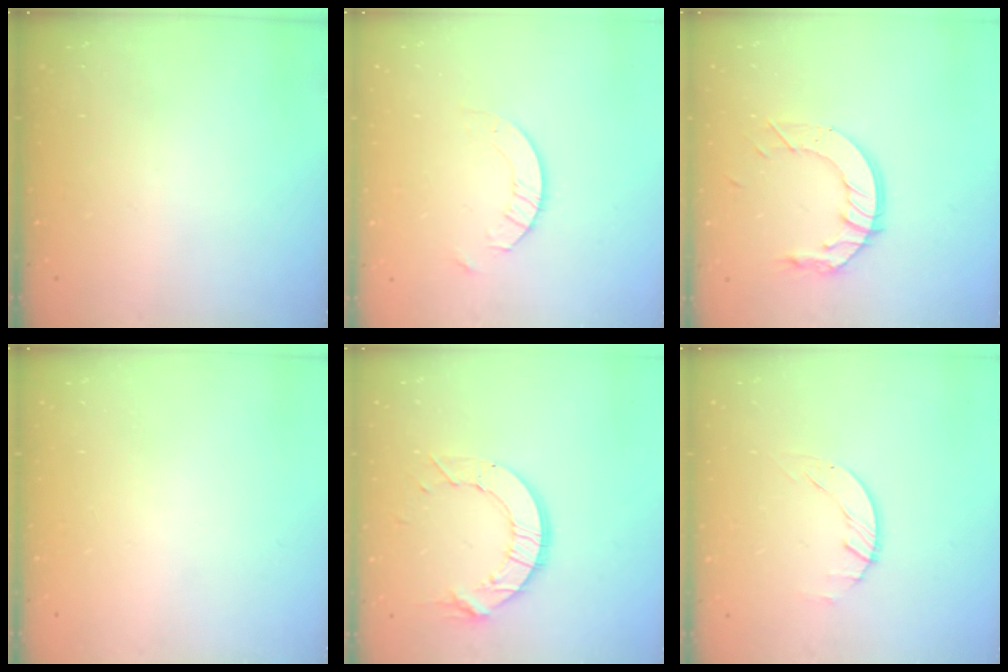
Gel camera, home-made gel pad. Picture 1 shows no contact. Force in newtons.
{"total": 4.9, "press": 4.9, "slide": 0.5}
{"total": 10.6, "press": 10.5, "slide": 1.0}
{"total": 0.0}
{"total": 10.4, "press": 10.3, "slide": 0.5}
{"total": 1.5, "press": 1.4, "slide": 0.3}